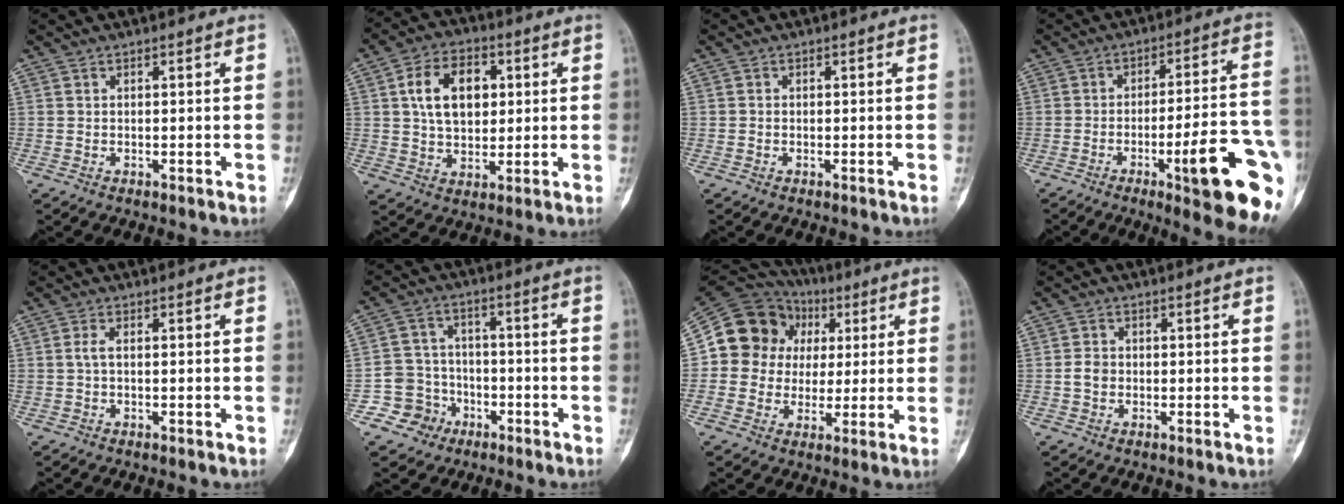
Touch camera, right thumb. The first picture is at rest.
{"total": 12.1, "force": [2.8, 8.0, 8.6], "torque": [-0.119, 0.000, 0.045]}
{"total": 0.0}
{"total": 18.6, "force": [-7.0, 3.3, 16.9], "torque": [-0.188, 0.023, -0.090]}
{"total": 1.5, "force": [0.1, 0.6, 1.4], "torque": [-0.030, -0.001, 0.001]}
{"total": 7.9, "force": [-3.9, 6.9, 0.6], "torque": [0.028, 0.038, -0.067]}
{"total": 15.4, "force": [3.0, 14.0, 5.5], "torque": [-0.064, 0.032, 0.051]}
{"total": 2.1, "force": [-0.4, 1.7, 1.1], "torque": [-0.021, 0.008, -0.010]}